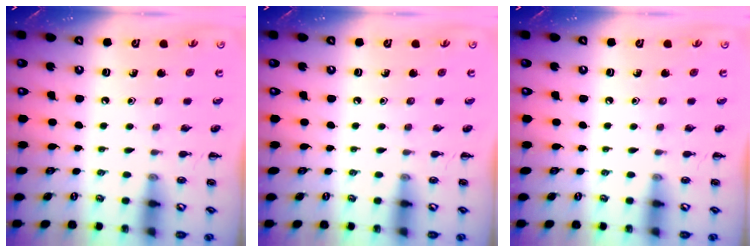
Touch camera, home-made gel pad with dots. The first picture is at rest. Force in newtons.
{"total": 0.0}
{"total": 0.0}